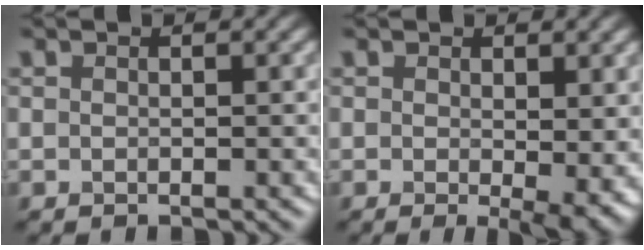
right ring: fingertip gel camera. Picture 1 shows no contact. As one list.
[{"total": 3.4, "force": [-0.3, 0.9, 3.3], "torque": [-0.041, -0.012, -0.003]}]